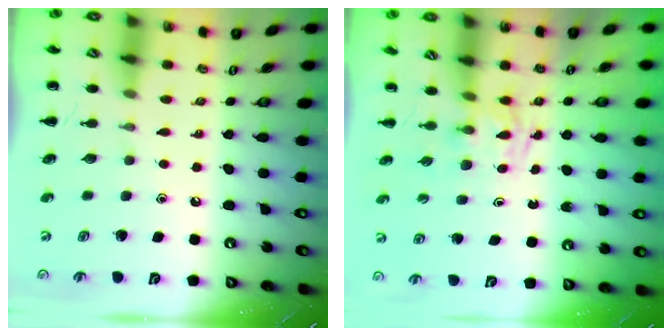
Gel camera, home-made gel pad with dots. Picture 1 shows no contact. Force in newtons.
{"total": 1.8, "press": 1.4, "slide": 1.1}